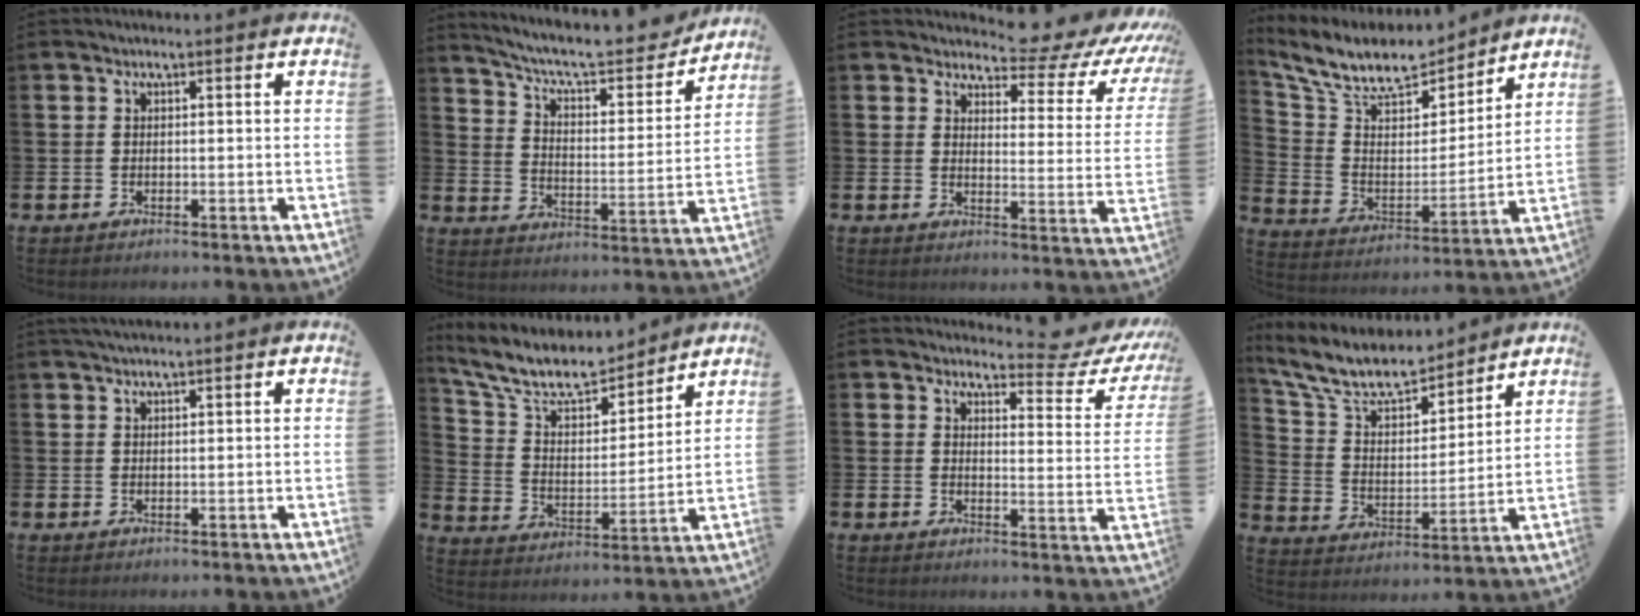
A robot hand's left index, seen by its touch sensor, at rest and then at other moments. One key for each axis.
{"total": 8.7, "fx": 7.7, "fy": 2.1, "fz": 3.4, "tx": -0.091, "ty": -0.053, "tz": 0.128}
{"total": 5.0, "fx": 4.3, "fy": 1.8, "fz": 1.9, "tx": -0.028, "ty": -0.049, "tz": 0.062}
{"total": 10.9, "fx": 9.8, "fy": 3.5, "fz": 3.4, "tx": -0.108, "ty": -0.065, "tz": 0.171}
{"total": 1.5, "fx": 1.4, "fy": 0.0, "fz": 0.6, "tx": -0.008, "ty": 0.000, "tz": 0.024}
{"total": 10.7, "fx": 9.8, "fy": 3.0, "fz": 3.3, "tx": -0.104, "ty": -0.067, "tz": 0.171}
{"total": 4.0, "fx": 3.6, "fy": 1.2, "fz": 1.1, "tx": -0.016, "ty": -0.030, "tz": 0.054}
{"total": 10.5, "fx": 9.5, "fy": 2.9, "fz": 3.5, "tx": -0.114, "ty": -0.060, "tz": 0.170}